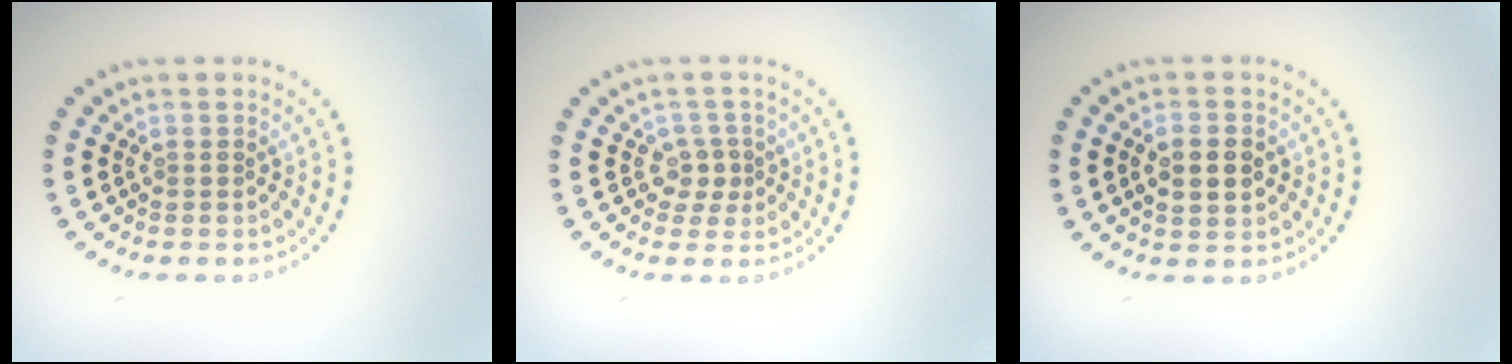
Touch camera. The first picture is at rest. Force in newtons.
{"total": 1.7, "press": 1.4, "slide": 1.1}
{"total": 3.1, "press": 3.1, "slide": 0.2}